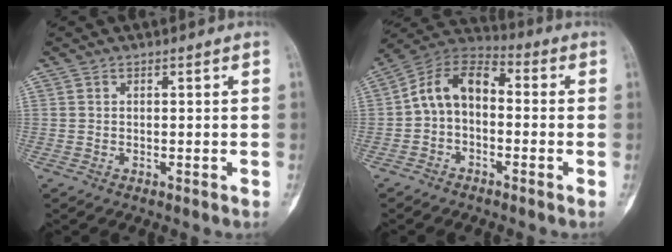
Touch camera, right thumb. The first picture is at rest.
{"total": 10.0, "force": [-0.7, 6.6, 7.5], "torque": [-0.118, 0.040, -0.031]}